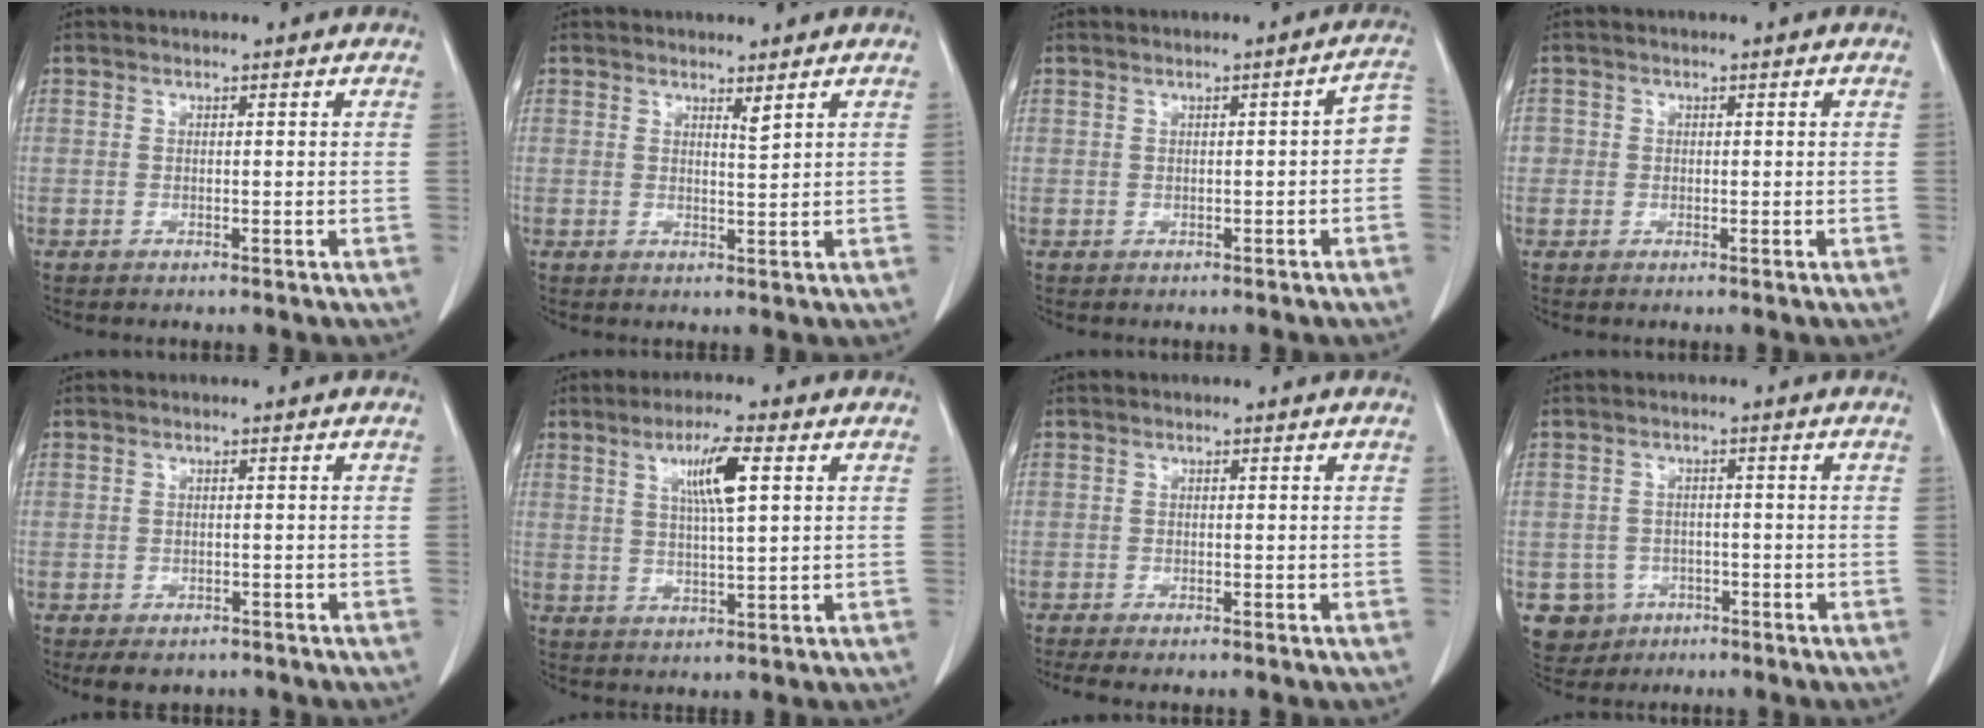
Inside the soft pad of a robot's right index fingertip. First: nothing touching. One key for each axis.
{"total": 1.2, "fx": 1.0, "fy": -0.2, "fz": 0.7, "tx": -0.014, "ty": -0.011, "tz": 0.019}
{"total": 3.8, "fx": -0.5, "fy": 0.9, "fz": 3.6, "tx": -0.037, "ty": 0.014, "tz": -0.010}
{"total": 1.5, "fx": -0.2, "fy": 1.5, "fz": 0.1, "tx": 0.006, "ty": 0.005, "tz": -0.005}
{"total": 4.3, "fx": -3.3, "fy": 2.4, "fz": 1.4, "tx": -0.013, "ty": -0.001, "tz": -0.042}
{"total": 6.8, "fx": 2.5, "fy": 0.5, "fz": 6.3, "tx": -0.113, "ty": 0.002, "tz": 0.042}
{"total": 3.6, "fx": -2.9, "fy": 0.4, "fz": 2.0, "tx": -0.027, "ty": -0.008, "tz": -0.043}
{"total": 5.3, "fx": -2.3, "fy": 4.7, "fz": 0.4, "tx": -0.007, "ty": 0.010, "tz": -0.033}